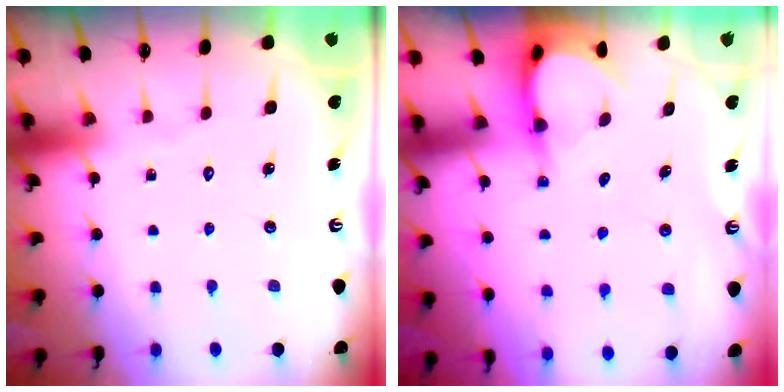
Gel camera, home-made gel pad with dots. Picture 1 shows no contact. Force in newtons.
{"total": 3.7, "press": 3.7, "slide": 0.2}